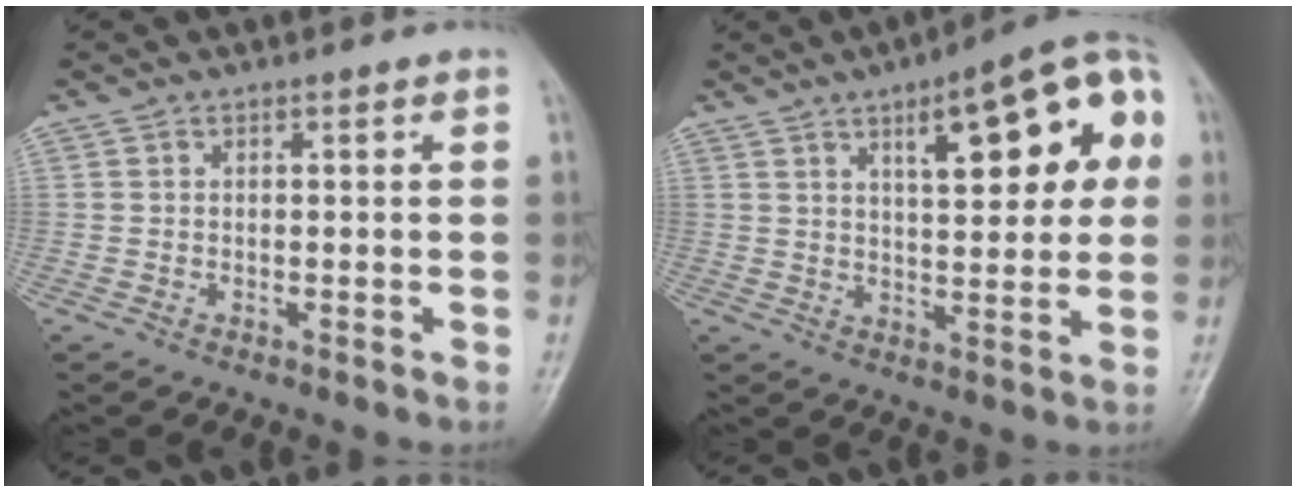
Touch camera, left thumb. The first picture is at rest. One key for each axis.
{"total": 17.2, "fx": 5.7, "fy": 6.1, "fz": 15.0, "tx": -0.165, "ty": 0.007, "tz": 0.070}